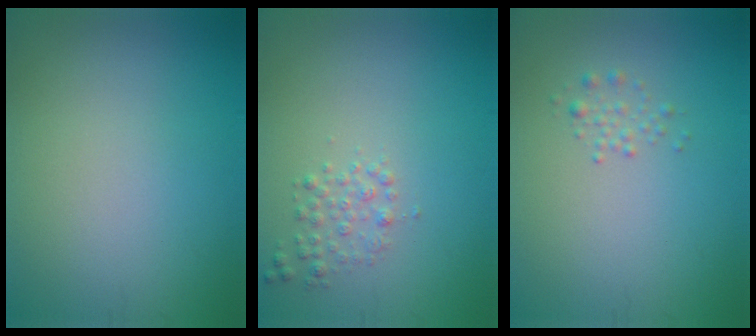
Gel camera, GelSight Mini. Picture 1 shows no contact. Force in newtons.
{"total": 1.5, "press": 1.5, "slide": 0.0}
{"total": 1.0, "press": 1.0, "slide": 0.0}